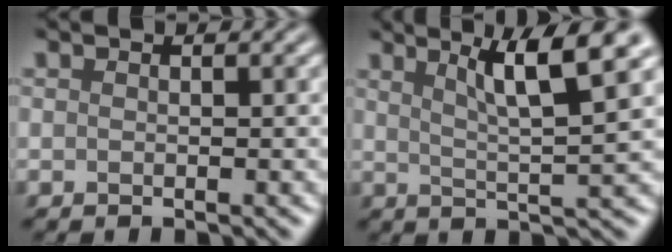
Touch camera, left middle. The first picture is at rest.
{"total": 7.1, "force": [3.4, 1.1, 6.2], "torque": [-0.087, 0.009, 0.056]}